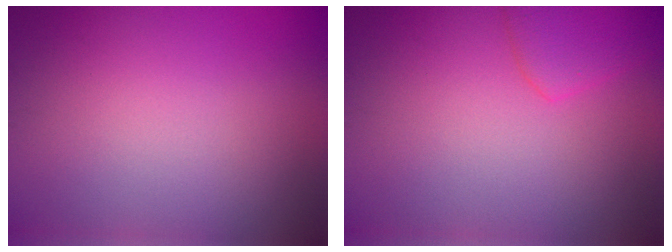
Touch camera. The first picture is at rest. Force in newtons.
{"total": 2.6, "press": 2.6, "slide": 0.2}